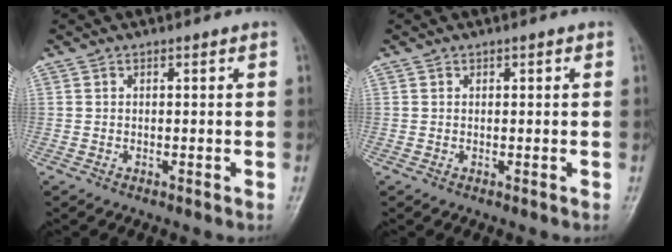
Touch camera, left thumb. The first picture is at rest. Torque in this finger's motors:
{"motor_torque": [-0.27, -0.01, 0.11, 0.27, 0.01]}